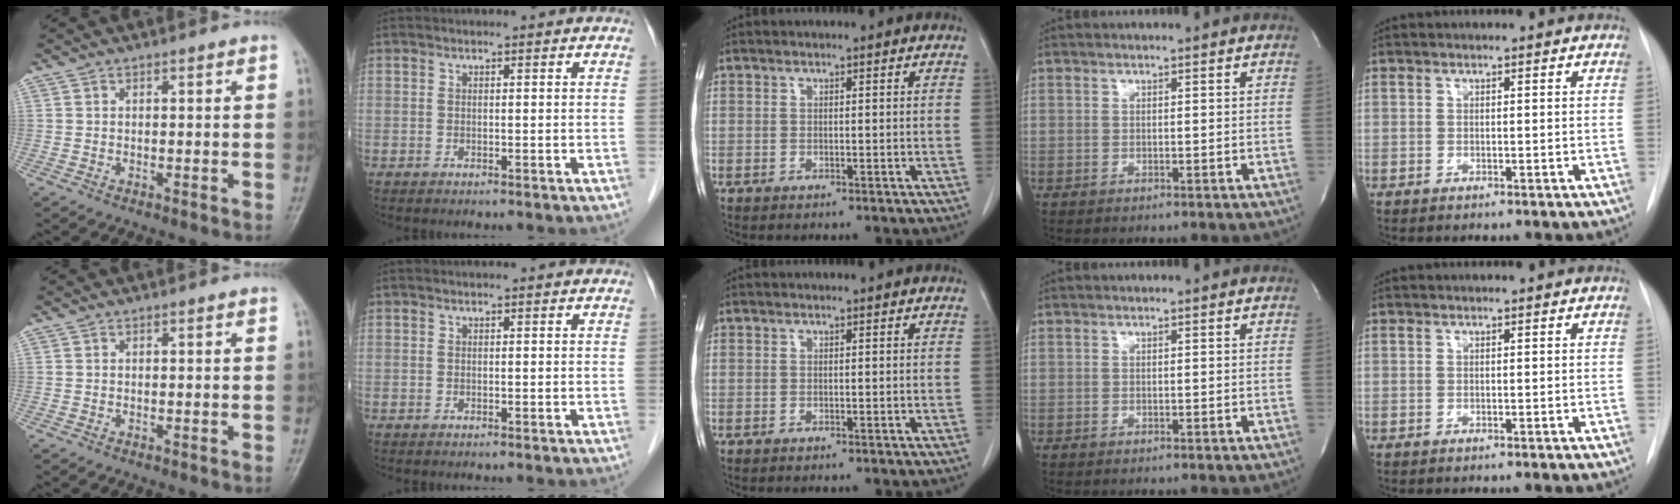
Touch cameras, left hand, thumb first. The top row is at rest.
{}